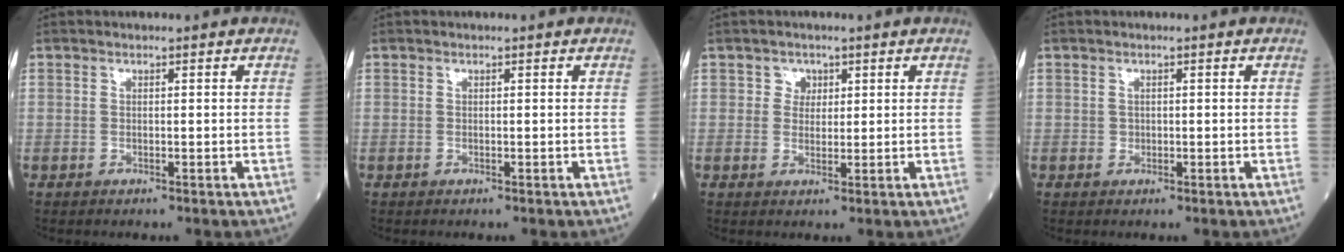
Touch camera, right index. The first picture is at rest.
{"total": 0.0}
{"total": 2.0, "force": [0.9, 1.7, 0.4], "torque": [0.000, 0.000, 0.010]}
{"total": 0.5, "force": [0.0, 0.5, 0.1], "torque": [0.001, 0.003, -0.002]}